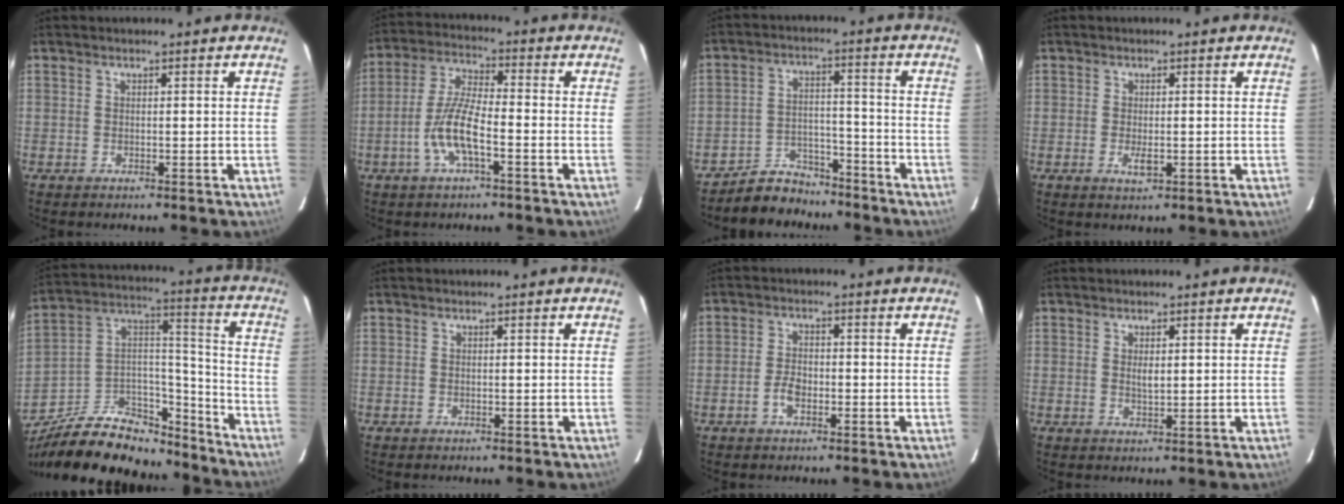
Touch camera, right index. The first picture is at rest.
{"total": 8.8, "force": [-3.5, 2.1, 7.8], "torque": [-0.165, 0.002, -0.068]}
{"total": 8.5, "force": [-7.5, 3.9, 0.7], "torque": [-0.036, 0.025, -0.118]}
{"total": 2.3, "force": [-0.6, 0.9, 2.1], "torque": [-0.038, -0.005, -0.010]}
{"total": 23.8, "force": [-17.5, 11.6, 11.3], "torque": [-0.230, 0.059, -0.259]}
{"total": 0.0}
{"total": 3.6, "force": [-1.7, 1.9, 2.5], "torque": [-0.054, 0.004, -0.032]}
{"total": 1.9, "force": [0.4, 0.9, 1.6], "torque": [-0.028, -0.001, 0.009]}